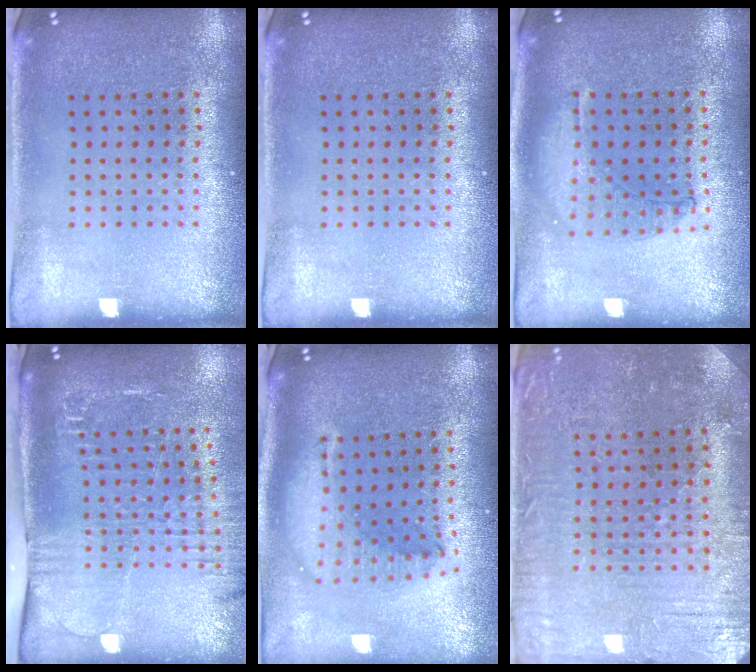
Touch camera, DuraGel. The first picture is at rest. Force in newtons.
{"total": 0.0}
{"total": 1.0, "press": 1.0, "slide": 0.2}
{"total": 2.5, "press": 2.1, "slide": 1.3}
{"total": 2.2, "press": 1.7, "slide": 1.4}
{"total": 1.3, "press": 1.3, "slide": 0.4}